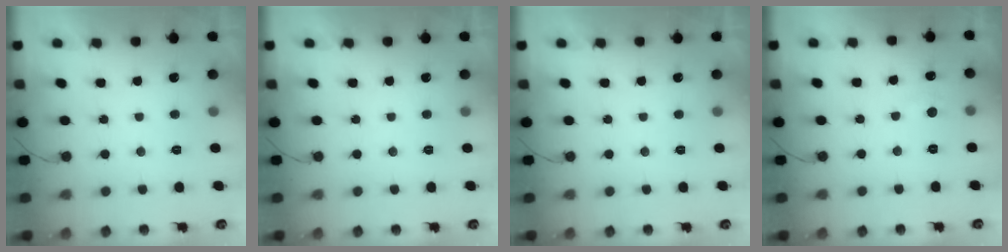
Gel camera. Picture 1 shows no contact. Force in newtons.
{"total": 0.0}
{"total": 0.0}
{"total": 2.8, "press": 2.7, "slide": 0.4}